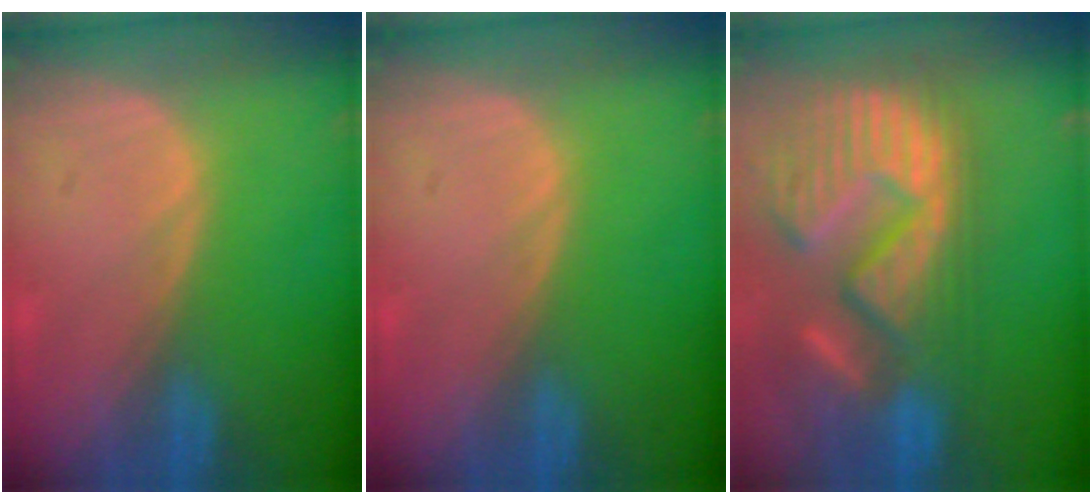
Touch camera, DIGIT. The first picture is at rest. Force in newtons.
{"total": 0.0}
{"total": 15.4, "press": 12.8, "slide": 8.6}